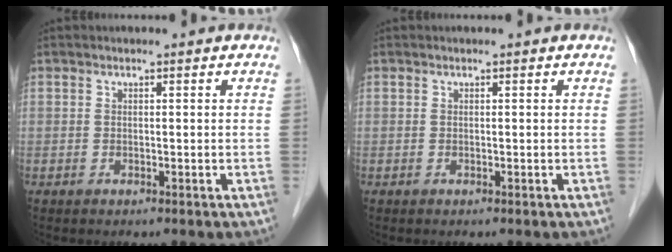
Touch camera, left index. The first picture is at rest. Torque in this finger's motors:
{"motor_torque": [0.00, 0.00, 0.00, 0.00]}